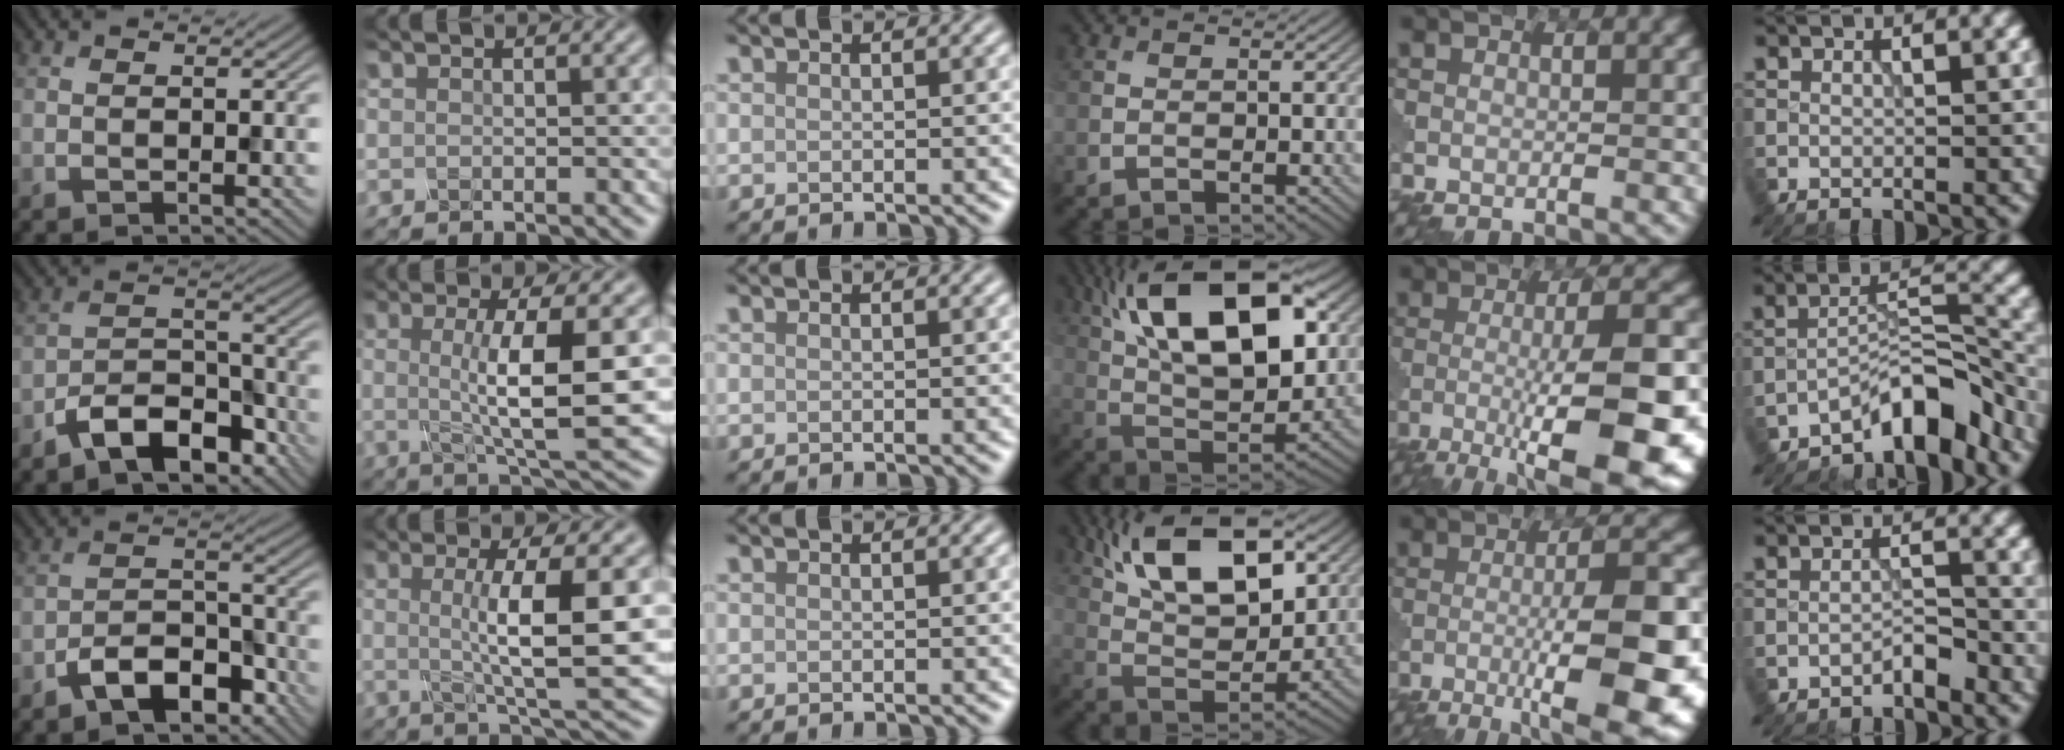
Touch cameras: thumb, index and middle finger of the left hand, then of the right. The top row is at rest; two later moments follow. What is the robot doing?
{"motion": "disassemble", "object": "glue stick"}